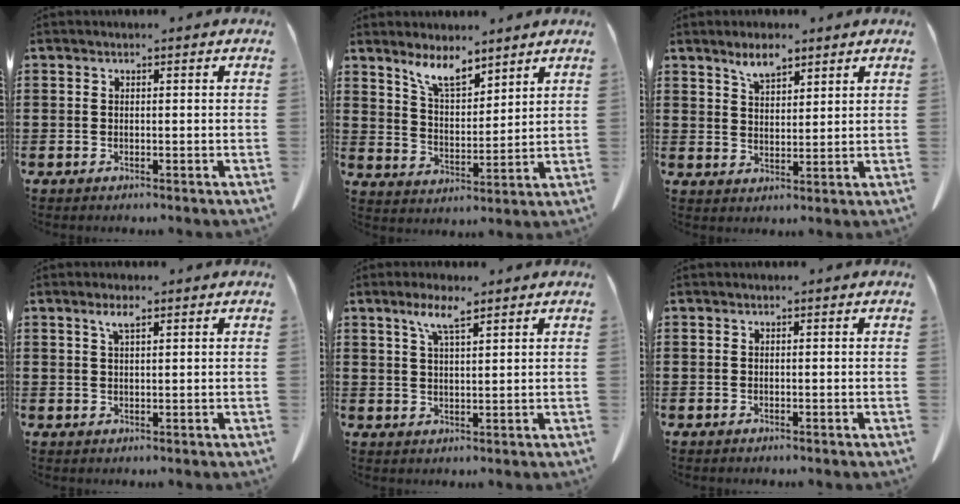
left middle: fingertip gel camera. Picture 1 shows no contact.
{"total": 6.5, "force": [5.6, 1.6, 2.9], "torque": [-0.073, -0.021, 0.103]}
{"total": 4.1, "force": [3.3, 1.3, 2.0], "torque": [-0.048, -0.002, 0.061]}
{"total": 2.5, "force": [1.5, 0.5, 1.9], "torque": [-0.042, 0.002, 0.026]}
{"total": 4.9, "force": [3.2, 0.9, 3.7], "torque": [-0.080, 0.005, 0.056]}
{"total": 0.0}